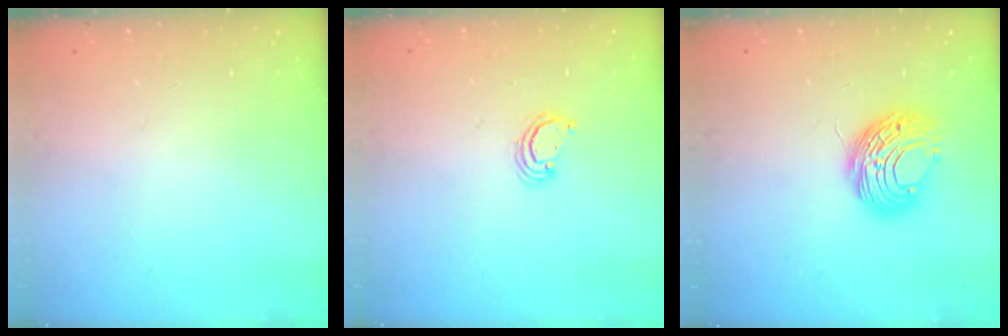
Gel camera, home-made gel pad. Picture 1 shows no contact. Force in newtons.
{"total": 2.5, "press": 2.5, "slide": 0.2}
{"total": 10.1, "press": 10.1, "slide": 0.8}